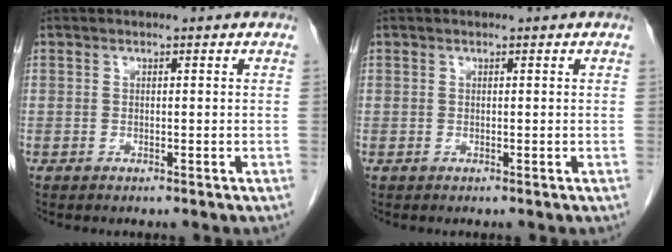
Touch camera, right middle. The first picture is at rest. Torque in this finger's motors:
{"motor_torque": [0.19, -0.02, 0.04, 0.01]}